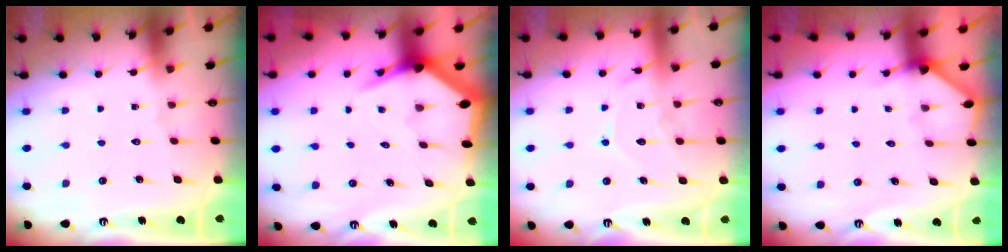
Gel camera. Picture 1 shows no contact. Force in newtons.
{"total": 5.5, "press": 5.4, "slide": 0.5}
{"total": 12.0, "press": 12.0, "slide": 1.0}
{"total": 2.6, "press": 2.6, "slide": 0.4}